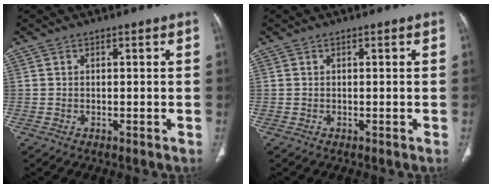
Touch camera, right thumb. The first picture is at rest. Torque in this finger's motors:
{"motor_torque": [-0.31, 0.31, -0.24, 0.22, 0.01]}